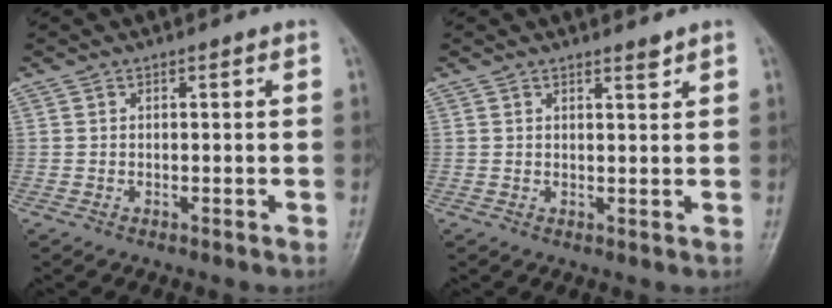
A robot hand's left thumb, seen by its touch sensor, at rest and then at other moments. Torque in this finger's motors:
{"motor_torque": [-0.13, 0.04, 0.01, -0.08, 0.02]}